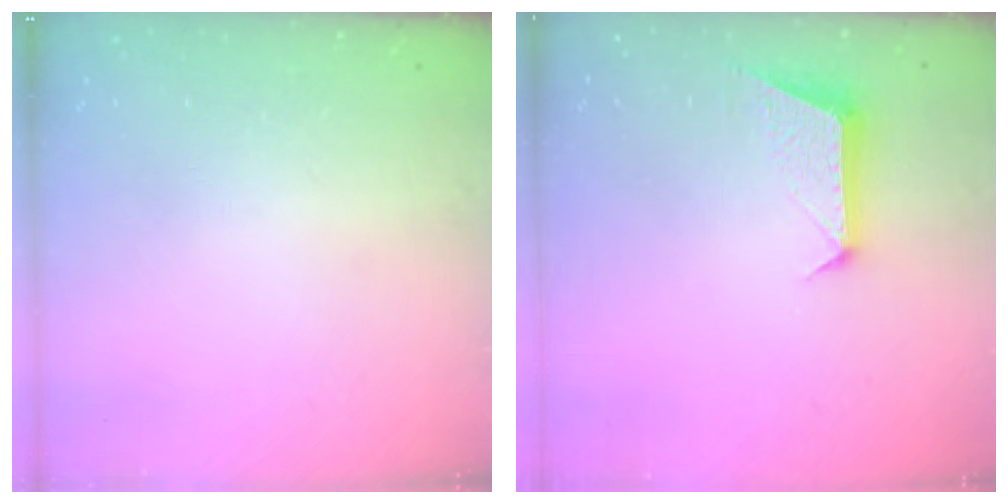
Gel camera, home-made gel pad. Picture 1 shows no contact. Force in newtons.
{"total": 9.0, "press": 9.0, "slide": 0.5}